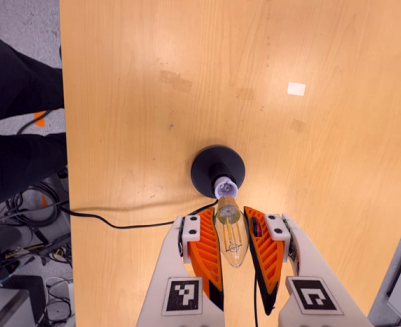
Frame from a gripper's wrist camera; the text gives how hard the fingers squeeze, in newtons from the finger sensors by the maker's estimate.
{"total": 20.6, "left": 22.4, "right": 18.7}